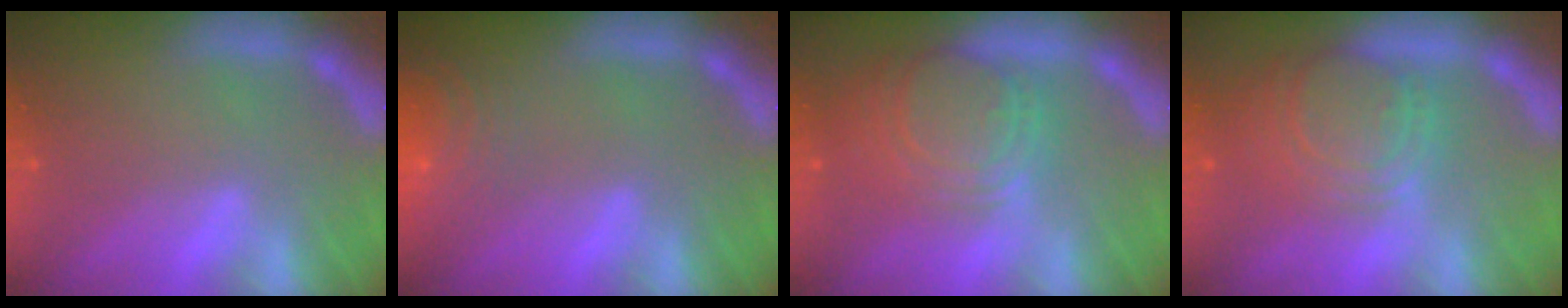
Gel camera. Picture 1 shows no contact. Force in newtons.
{"total": 8.5}
{"total": 9.1}
{"total": 8.5}